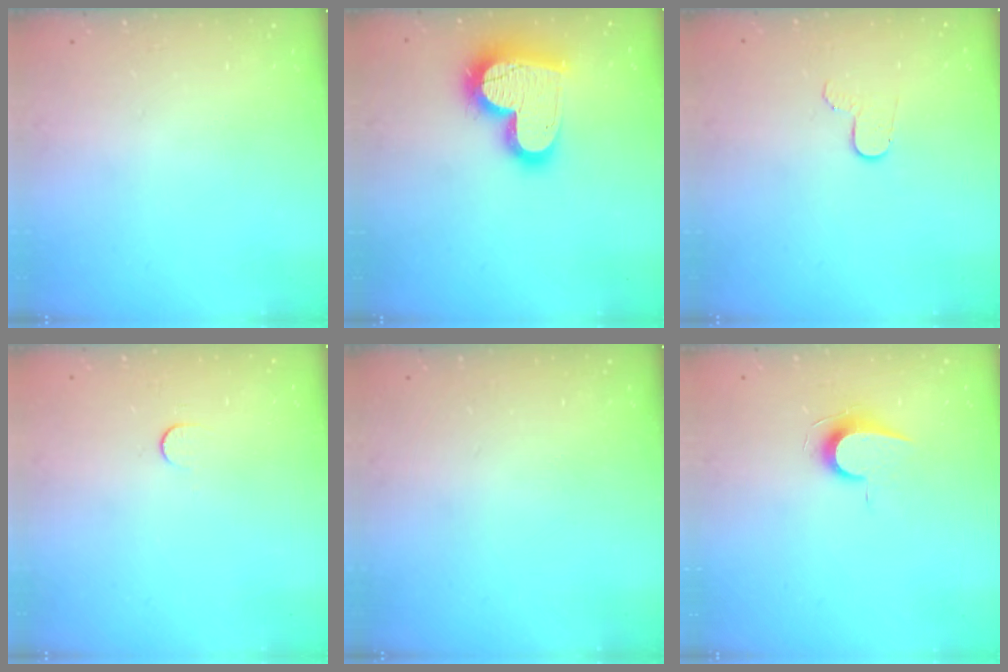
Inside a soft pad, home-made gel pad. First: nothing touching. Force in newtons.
{"total": 20.1, "press": 20.1, "slide": 1.7}
{"total": 4.5, "press": 4.5, "slide": 0.3}
{"total": 3.7, "press": 3.7, "slide": 0.4}
{"total": 0.0}
{"total": 7.1, "press": 7.0, "slide": 0.7}